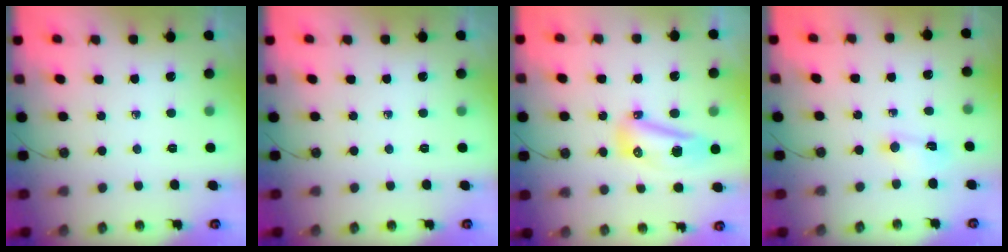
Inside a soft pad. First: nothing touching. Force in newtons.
{"total": 0.0}
{"total": 10.1, "press": 10.1, "slide": 1.2}
{"total": 3.5, "press": 3.4, "slide": 0.6}